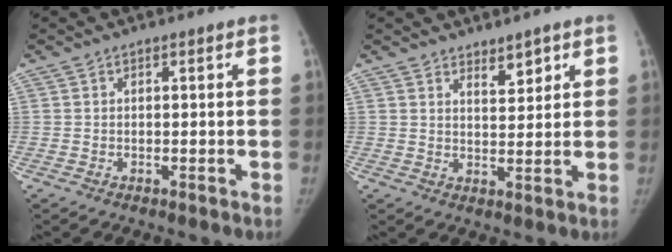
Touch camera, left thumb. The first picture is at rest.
{"total": 3.6, "force": [2.6, 1.6, 1.9], "torque": [-0.013, -0.021, 0.044]}